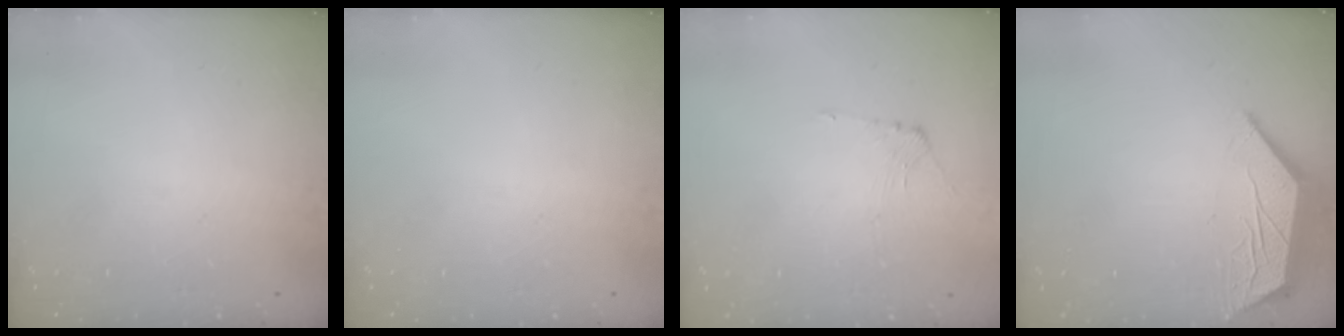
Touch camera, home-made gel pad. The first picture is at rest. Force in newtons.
{"total": 0.0}
{"total": 1.8, "press": 1.8, "slide": 0.4}
{"total": 4.2, "press": 4.1, "slide": 0.3}